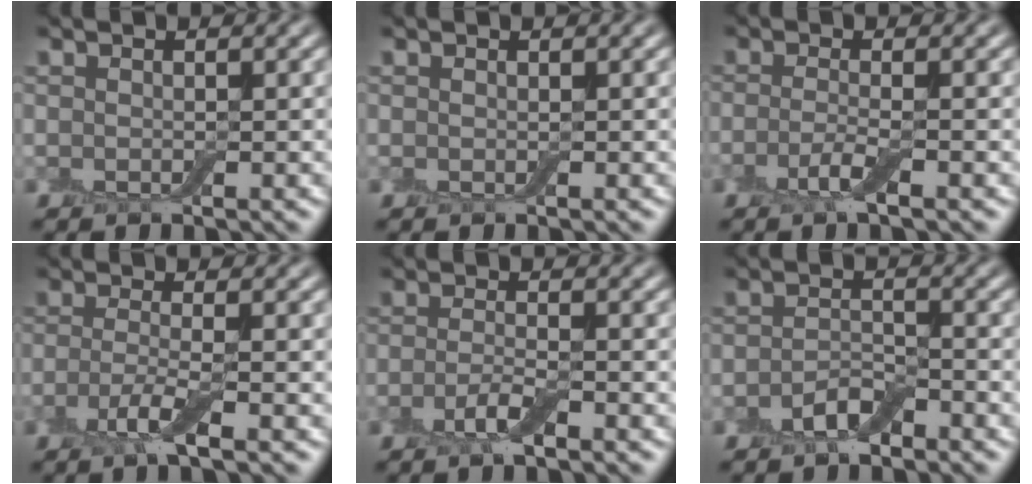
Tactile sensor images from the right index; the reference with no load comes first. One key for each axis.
{"total": 0.0}
{"total": 2.1, "fx": -1.0, "fy": 0.3, "fz": 1.8, "tx": -0.040, "ty": 0.000, "tz": -0.026}
{"total": 2.8, "fx": -1.2, "fy": 0.5, "fz": 2.4, "tx": -0.051, "ty": -0.004, "tz": -0.033}
{"total": 2.2, "fx": -1.2, "fy": 0.5, "fz": 1.8, "tx": -0.038, "ty": 0.002, "tz": -0.029}
{"total": 2.3, "fx": -1.6, "fy": 1.0, "fz": 1.4, "tx": -0.025, "ty": 0.007, "tz": -0.032}